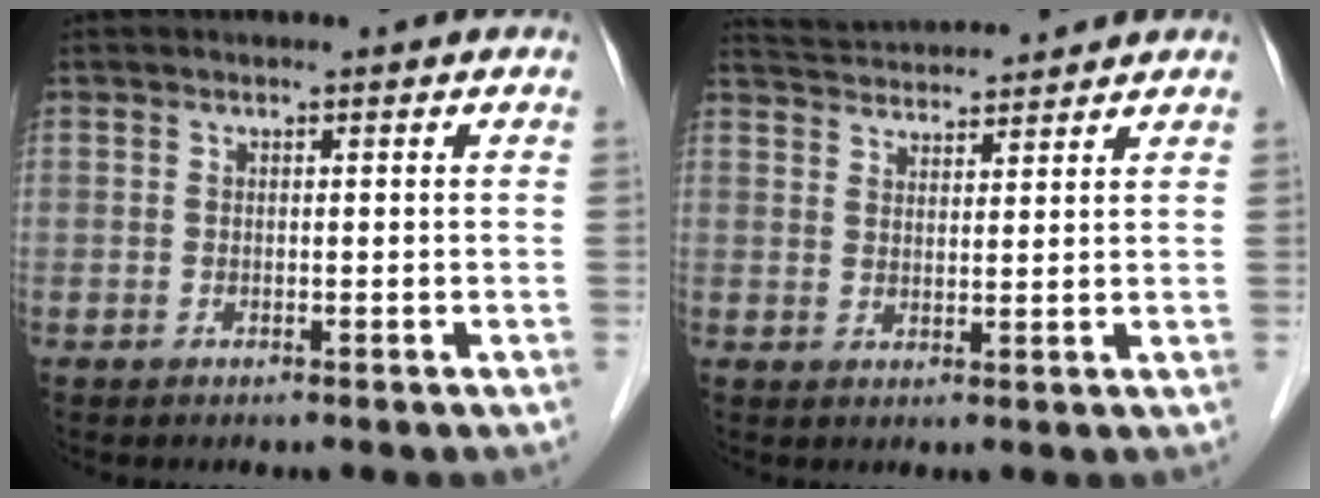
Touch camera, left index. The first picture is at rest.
{"total": 8.4, "force": [8.2, 0.3, 1.6], "torque": [-0.037, 0.033, 0.130]}